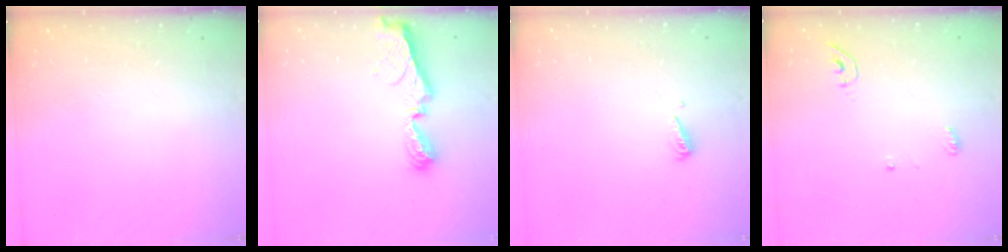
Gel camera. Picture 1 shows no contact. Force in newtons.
{"total": 8.5, "press": 8.5, "slide": 0.8}
{"total": 2.9, "press": 2.9, "slide": 0.4}
{"total": 4.5, "press": 4.2, "slide": 1.5}